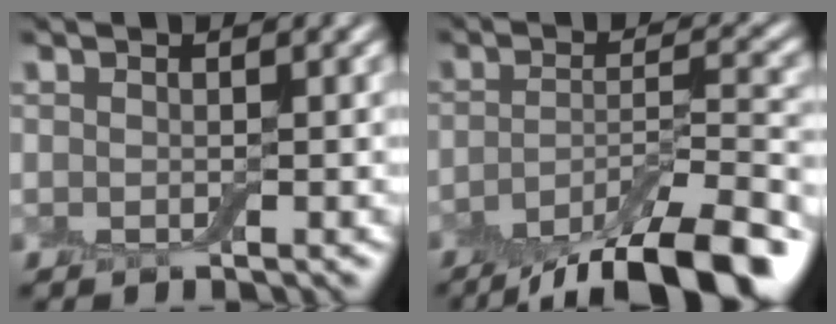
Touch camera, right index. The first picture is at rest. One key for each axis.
{"total": 10.8, "fx": -7.3, "fy": 3.2, "fz": 7.2, "tx": -0.109, "ty": -0.004, "tz": -0.119}